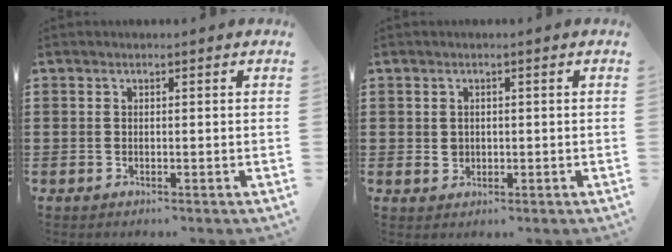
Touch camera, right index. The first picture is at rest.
{"total": 1.4, "force": [0.2, 1.3, 0.7], "torque": [-0.016, 0.007, 0.002]}